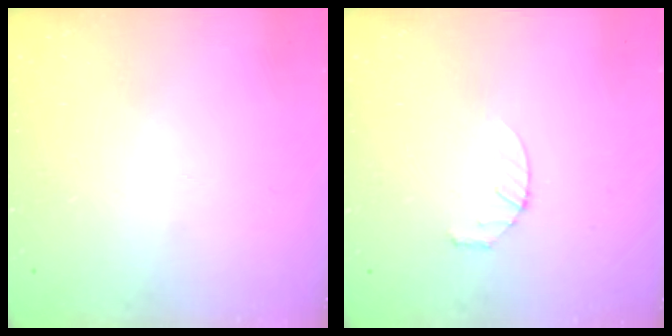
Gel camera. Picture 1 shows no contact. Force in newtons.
{"total": 2.8, "press": 2.8, "slide": 0.4}